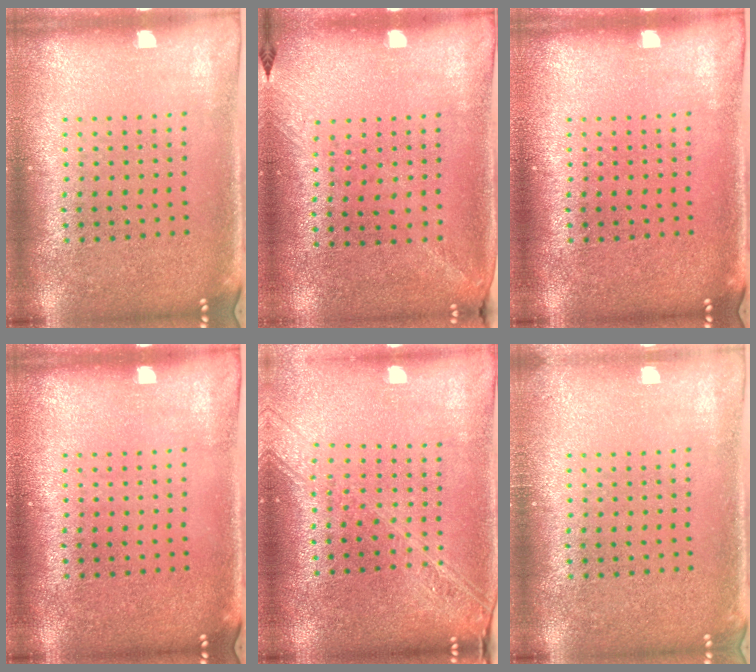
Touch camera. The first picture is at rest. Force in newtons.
{"total": 1.3, "press": 1.0, "slide": 0.8}
{"total": 0.0}
{"total": 0.0}
{"total": 2.2, "press": 1.9, "slide": 1.2}
{"total": 0.6, "press": 0.6, "slide": 0.0}